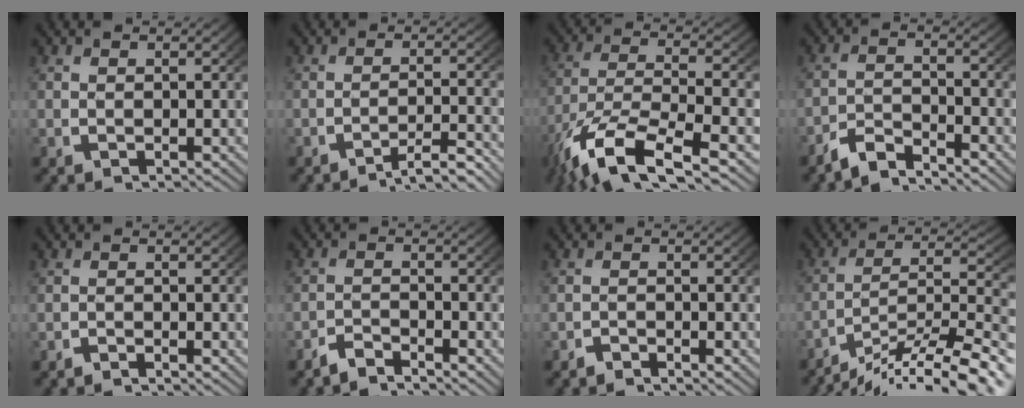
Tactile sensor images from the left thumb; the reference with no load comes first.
{"total": 3.3, "force": [-2.6, 0.7, 1.9], "torque": [-0.027, -0.003, -0.042]}
{"total": 10.5, "force": [-3.7, 5.4, 8.2], "torque": [-0.187, -0.042, -0.039]}
{"total": 3.6, "force": [-3.1, 1.2, 1.5], "torque": [-0.024, -0.005, -0.062]}
{"total": 1.0, "force": [-1.0, 0.2, 0.1], "torque": [0.002, -0.002, -0.021]}
{"total": 2.3, "force": [-2.2, 0.4, 0.5], "torque": [-0.005, -0.001, -0.049]}
{"total": 1.3, "force": [-1.3, 0.2, 0.0], "torque": [0.005, -0.003, -0.029]}
{"total": 12.2, "force": [-6.8, 5.9, 8.1], "torque": [-0.138, -0.043, -0.085]}